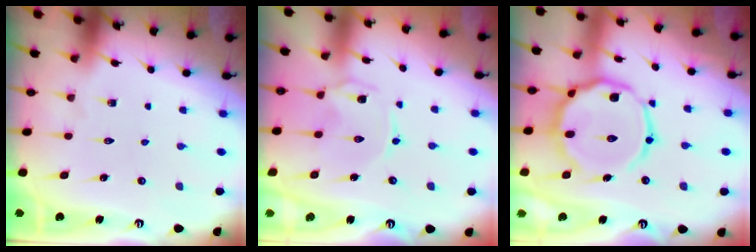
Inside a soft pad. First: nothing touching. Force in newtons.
{"total": 0.8, "press": 0.8, "slide": 0.3}
{"total": 16.2, "press": 16.2, "slide": 1.1}